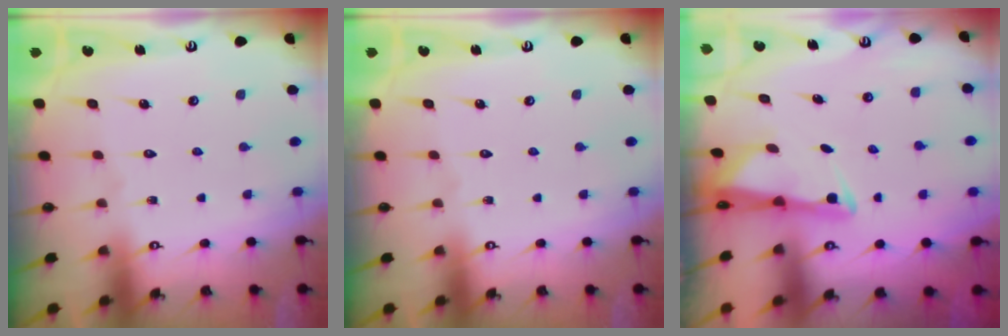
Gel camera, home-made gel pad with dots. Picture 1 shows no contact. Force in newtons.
{"total": 0.0}
{"total": 2.6, "press": 2.6, "slide": 0.5}